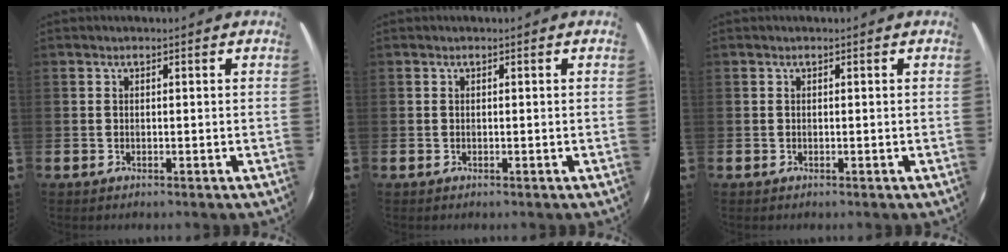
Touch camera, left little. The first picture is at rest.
{"total": 0.0}
{"total": 0.0}